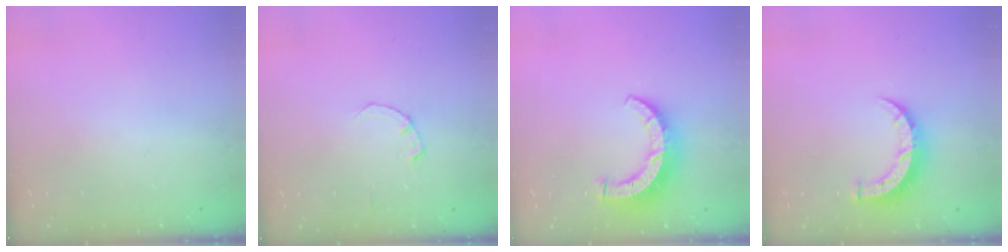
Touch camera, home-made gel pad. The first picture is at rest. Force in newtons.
{"total": 0.0}
{"total": 9.4, "press": 9.3, "slide": 0.9}
{"total": 7.2, "press": 7.2, "slide": 0.3}